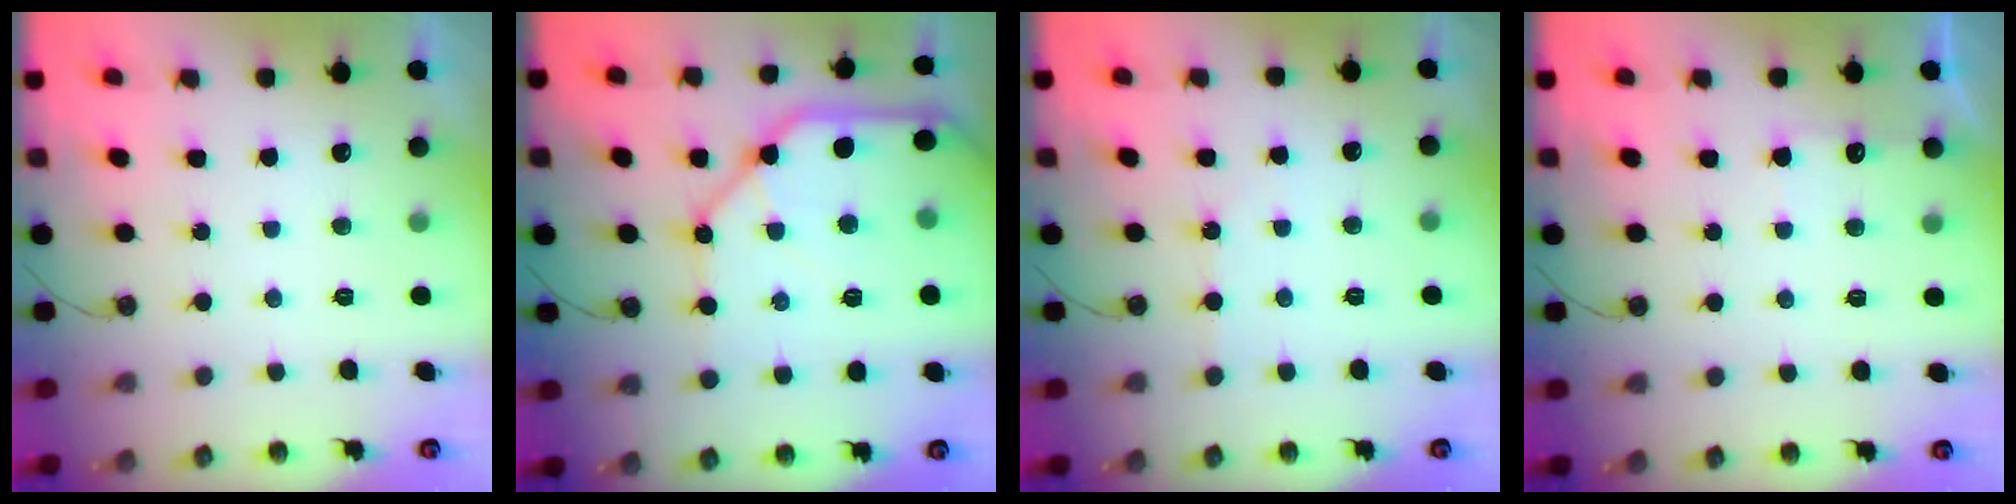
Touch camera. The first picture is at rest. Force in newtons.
{"total": 17.7, "press": 17.6, "slide": 1.9}
{"total": 1.5, "press": 1.5, "slide": 0.3}
{"total": 5.4, "press": 5.3, "slide": 0.7}